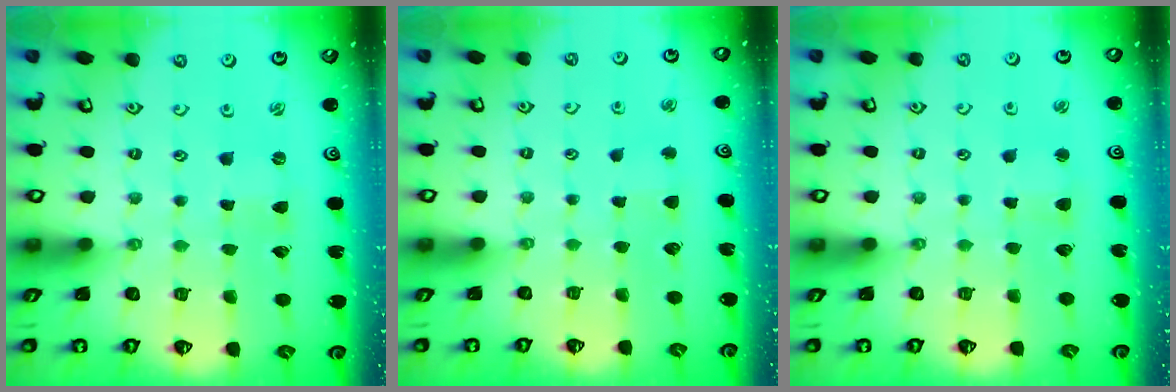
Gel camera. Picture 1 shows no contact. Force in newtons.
{"total": 2.9, "press": 2.8, "slide": 0.4}
{"total": 2.6, "press": 2.6, "slide": 0.4}